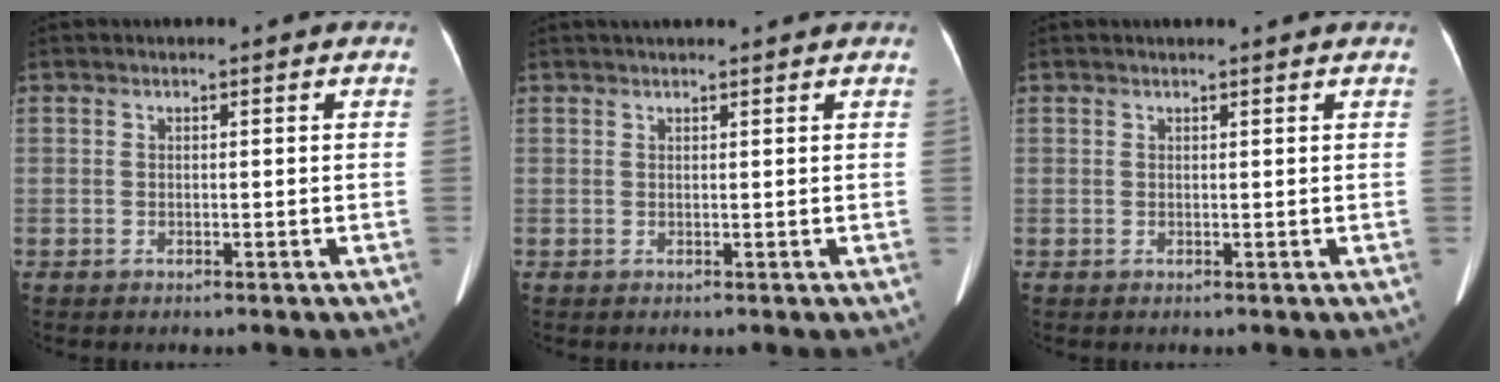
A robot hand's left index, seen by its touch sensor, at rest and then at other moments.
{"total": 5.1, "force": [4.6, 0.0, 2.1], "torque": [-0.026, 0.031, 0.058]}
{"total": 2.4, "force": [2.2, -0.1, 0.9], "torque": [-0.014, 0.013, 0.023]}